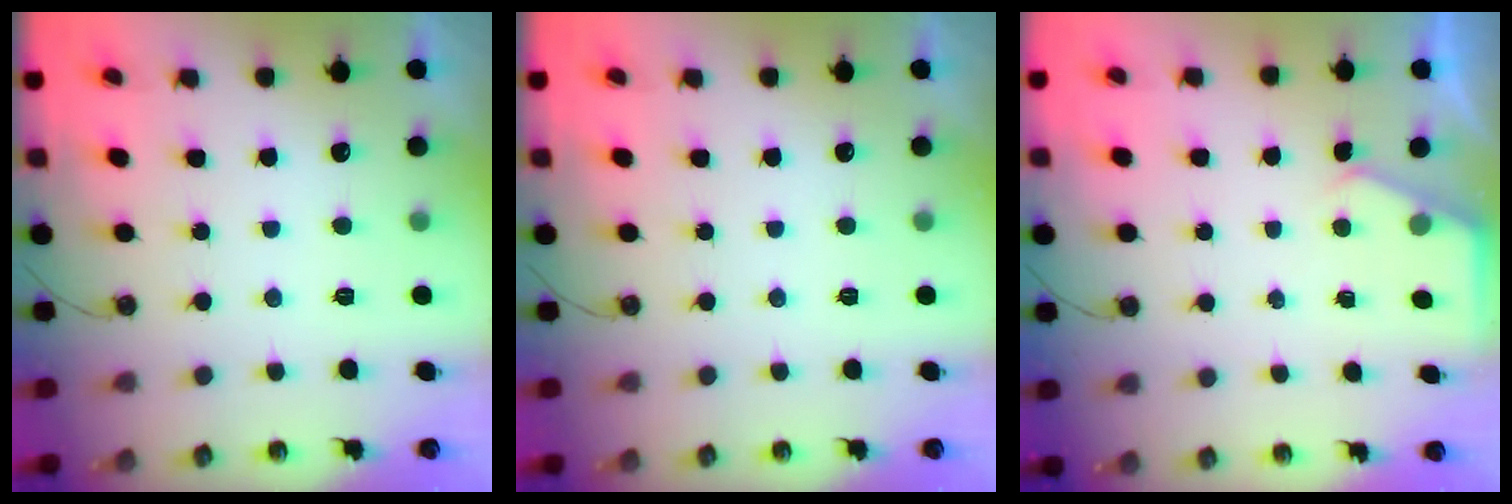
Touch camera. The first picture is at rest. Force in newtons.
{"total": 0.0}
{"total": 2.4, "press": 2.4, "slide": 0.4}